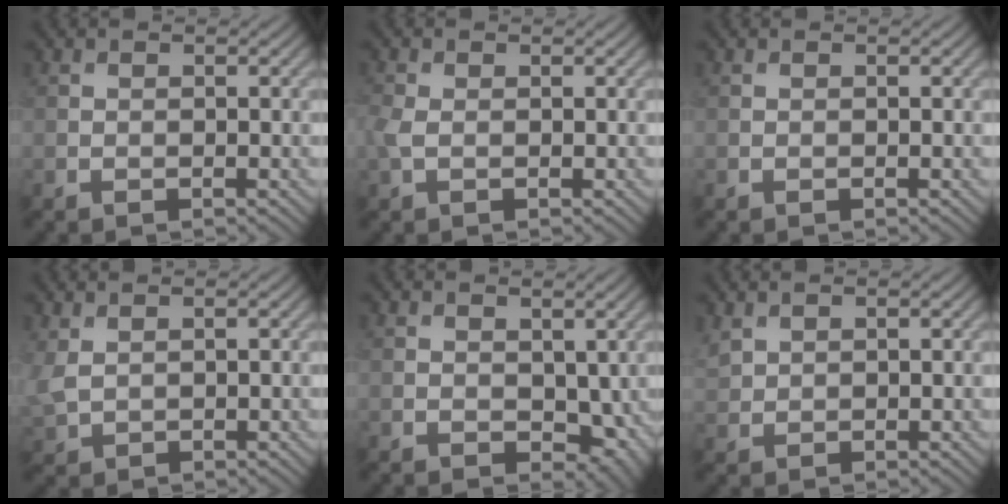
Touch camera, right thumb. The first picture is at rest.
{"total": 1.8, "force": [-0.1, 1.1, 1.4], "torque": [-0.045, 0.001, -0.003]}
{"total": 0.0}
{"total": 3.1, "force": [1.0, 1.9, 2.3], "torque": [-0.077, 0.003, 0.023]}
{"total": 4.0, "force": [0.4, 2.8, 2.8], "torque": [-0.045, -0.013, 0.014]}
{"total": 1.7, "force": [1.2, 0.9, 0.7], "torque": [-0.025, 0.003, 0.033]}